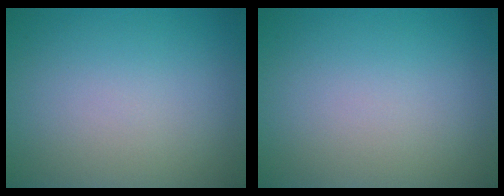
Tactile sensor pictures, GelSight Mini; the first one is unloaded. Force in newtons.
{"total": 0.0}